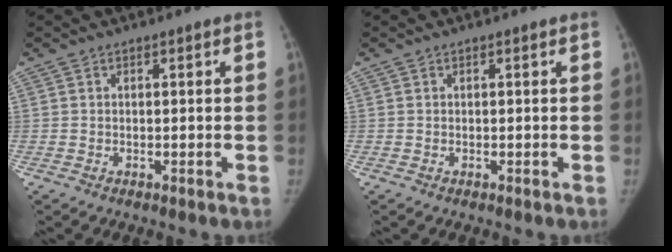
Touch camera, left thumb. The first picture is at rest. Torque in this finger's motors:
{"motor_torque": [0.07, -0.02, 0.07, -0.35, 0.02]}